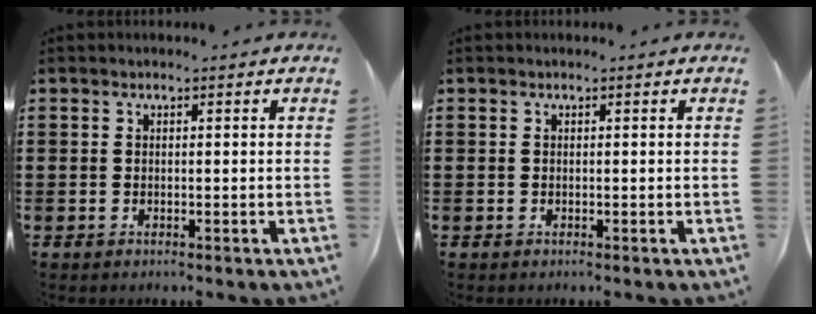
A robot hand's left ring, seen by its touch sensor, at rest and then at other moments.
{"total": 0.0}